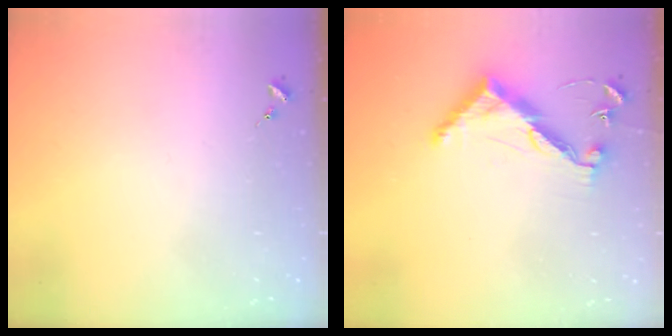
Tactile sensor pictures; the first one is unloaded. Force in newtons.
{"total": 10.2, "press": 10.2, "slide": 0.4}